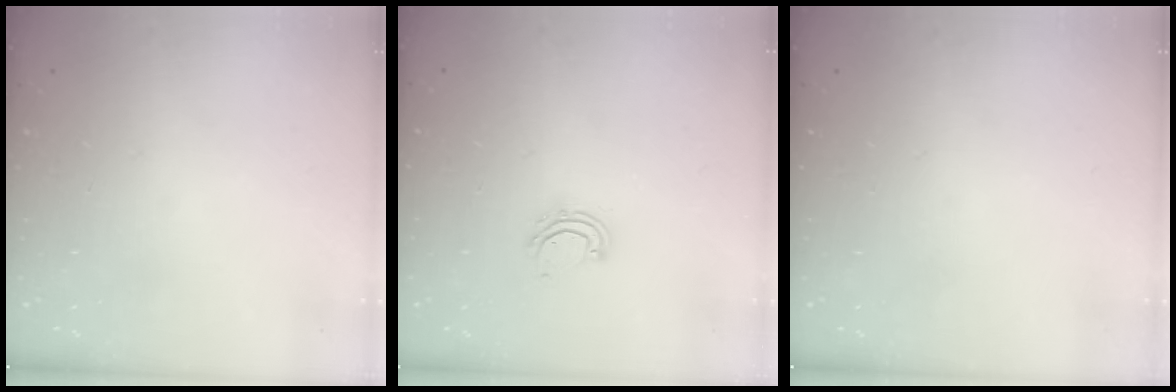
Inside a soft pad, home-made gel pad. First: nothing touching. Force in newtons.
{"total": 4.5, "press": 4.4, "slide": 0.4}
{"total": 0.0}